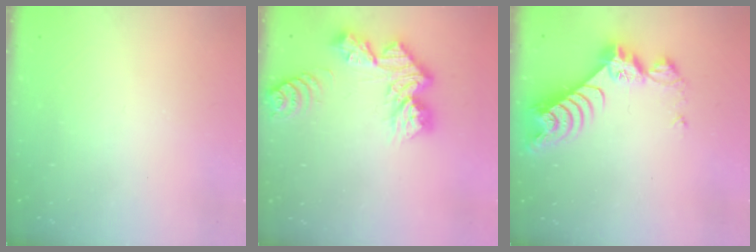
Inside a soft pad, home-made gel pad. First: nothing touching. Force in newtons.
{"total": 12.8, "press": 12.7, "slide": 1.1}
{"total": 9.7, "press": 9.7, "slide": 0.8}